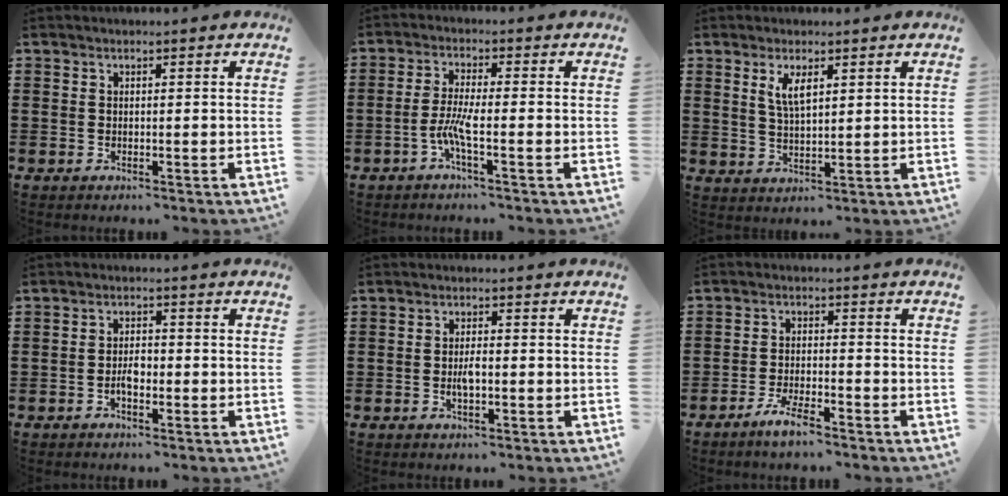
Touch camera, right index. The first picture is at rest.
{"total": 4.6, "force": [-1.9, 0.4, 4.1], "torque": [-0.099, -0.011, -0.045]}
{"total": 3.8, "force": [1.9, 1.4, 3.1], "torque": [-0.065, 0.005, 0.032]}
{"total": 2.6, "force": [-1.0, 1.1, 2.1], "torque": [-0.047, 0.003, -0.021]}
{"total": 2.5, "force": [-0.5, 0.9, 2.3], "torque": [-0.042, 0.003, -0.010]}
{"total": 4.0, "force": [-3.2, 0.7, 2.4], "torque": [-0.053, 0.001, -0.063]}